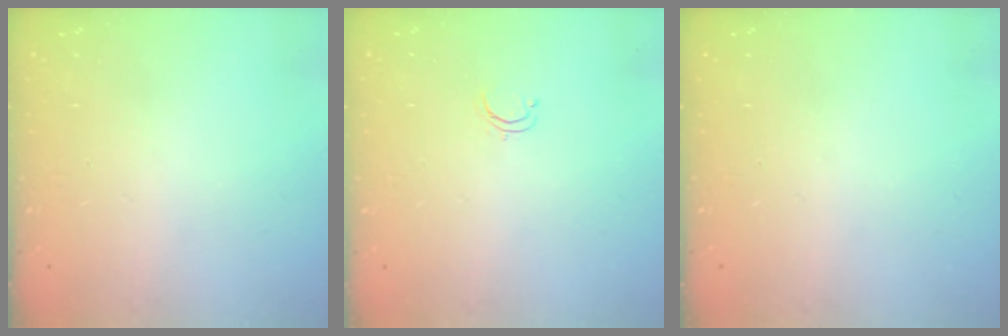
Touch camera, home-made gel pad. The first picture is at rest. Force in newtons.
{"total": 2.4, "press": 2.4, "slide": 0.2}
{"total": 0.0}